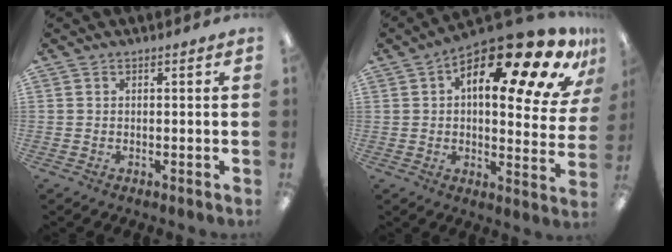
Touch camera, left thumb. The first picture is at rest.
{"total": 22.6, "force": [13.2, 7.4, 16.7], "torque": [-0.232, -0.090, 0.206]}